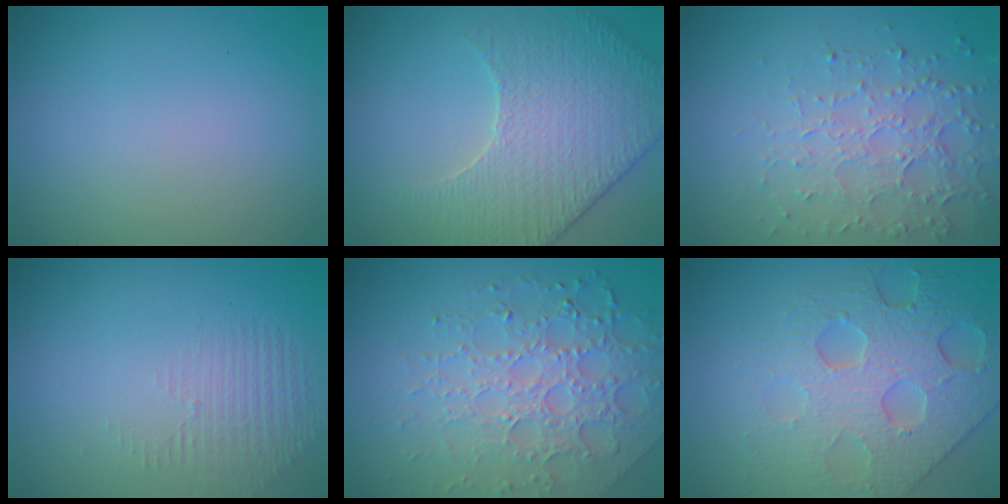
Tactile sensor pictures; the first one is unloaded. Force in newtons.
{"total": 4.6, "press": 4.6, "slide": 0.2}
{"total": 4.6, "press": 3.4, "slide": 3.1}
{"total": 1.4, "press": 0.3, "slide": 1.4}
{"total": 6.2, "press": 4.8, "slide": 3.9}
{"total": 7.8, "press": 5.6, "slide": 5.5}